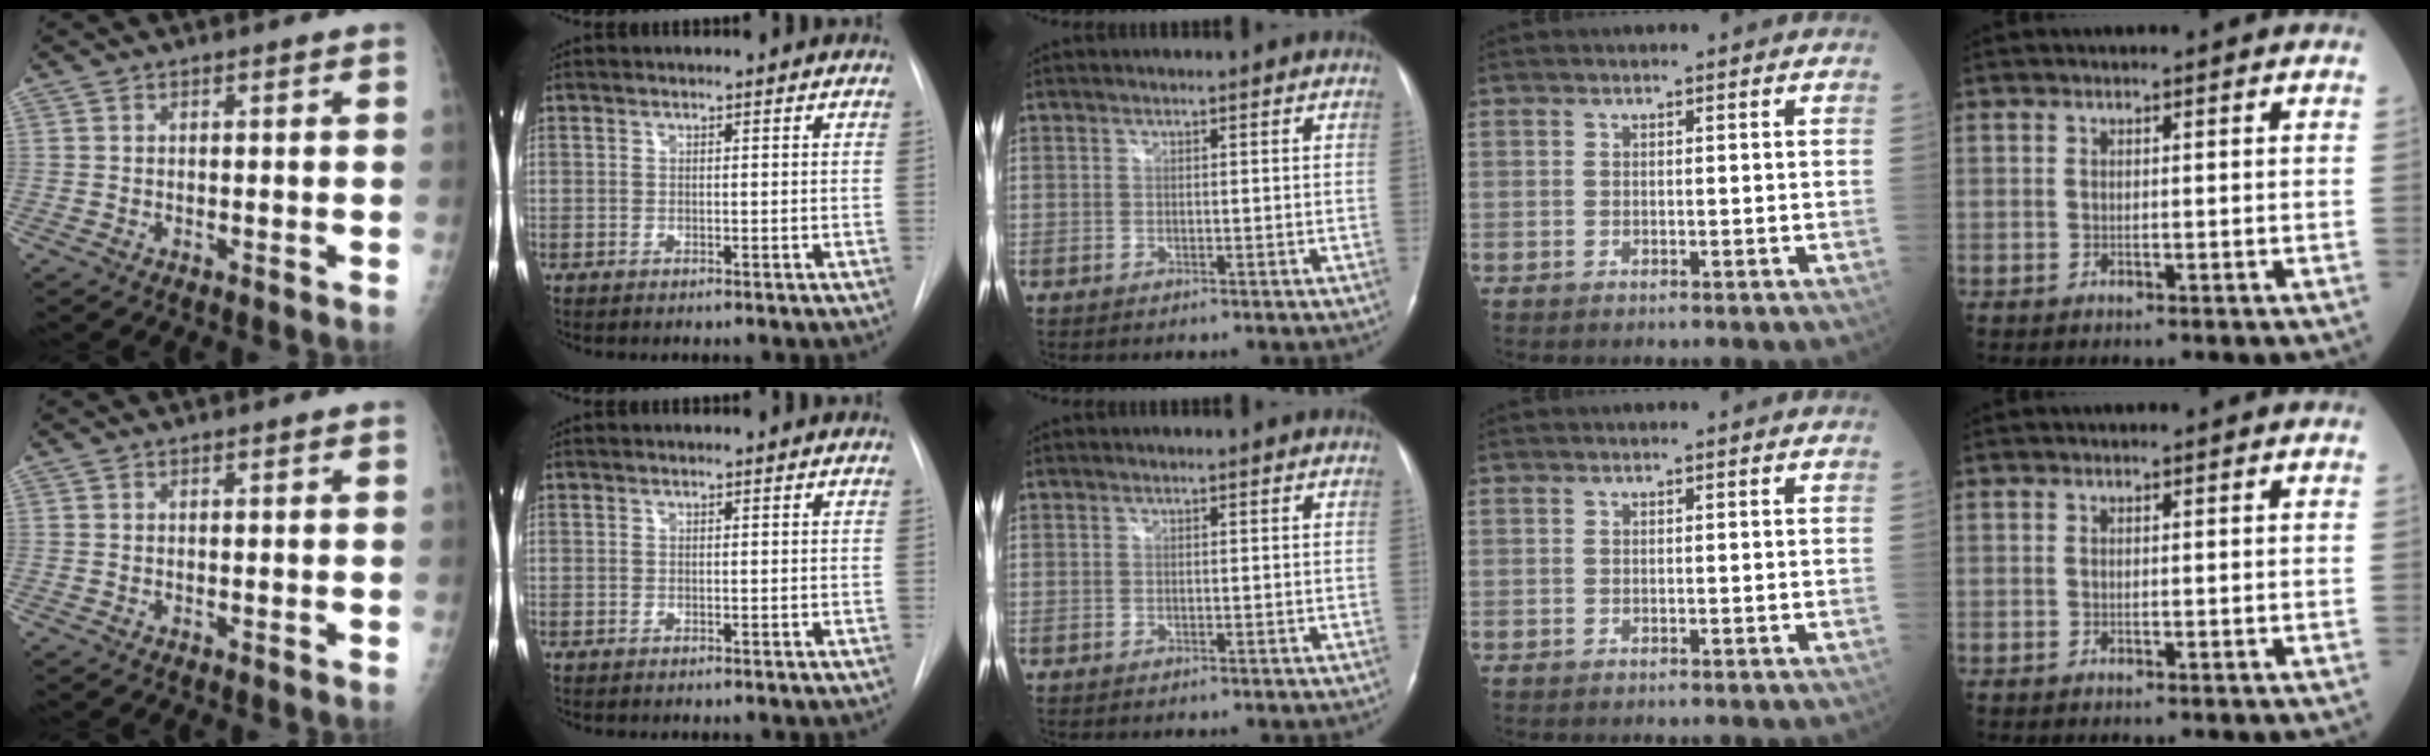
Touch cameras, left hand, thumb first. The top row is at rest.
{}